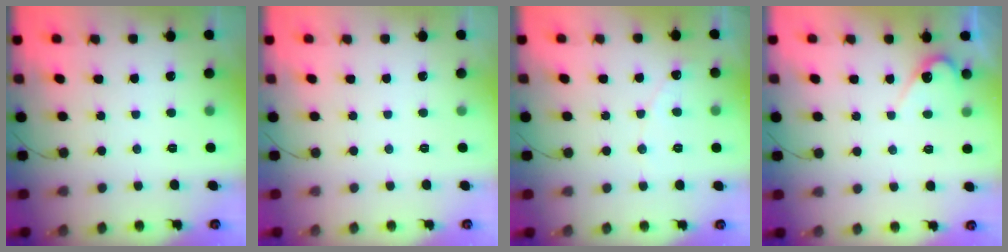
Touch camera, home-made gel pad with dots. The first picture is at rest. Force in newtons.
{"total": 0.0}
{"total": 2.3, "press": 2.3, "slide": 0.2}
{"total": 4.1, "press": 4.1, "slide": 0.3}